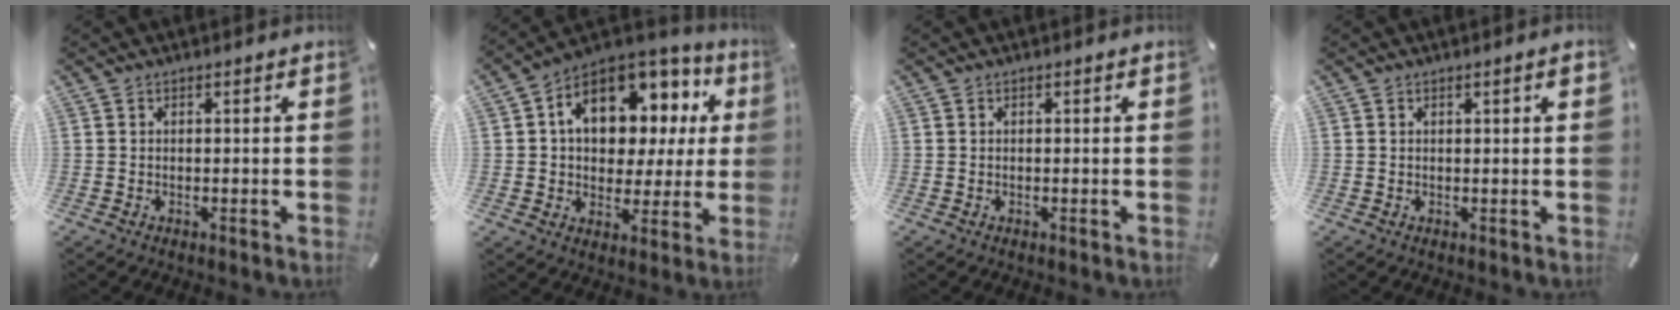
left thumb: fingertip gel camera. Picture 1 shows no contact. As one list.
[{"total": 14.9, "force": [5.0, 10.5, 9.3], "torque": [-0.148, -0.025, 0.093]}, {"total": 0.0}, {"total": 1.6, "force": [0.5, 0.2, 1.5], "torque": [-0.026, 0.001, 0.007]}]